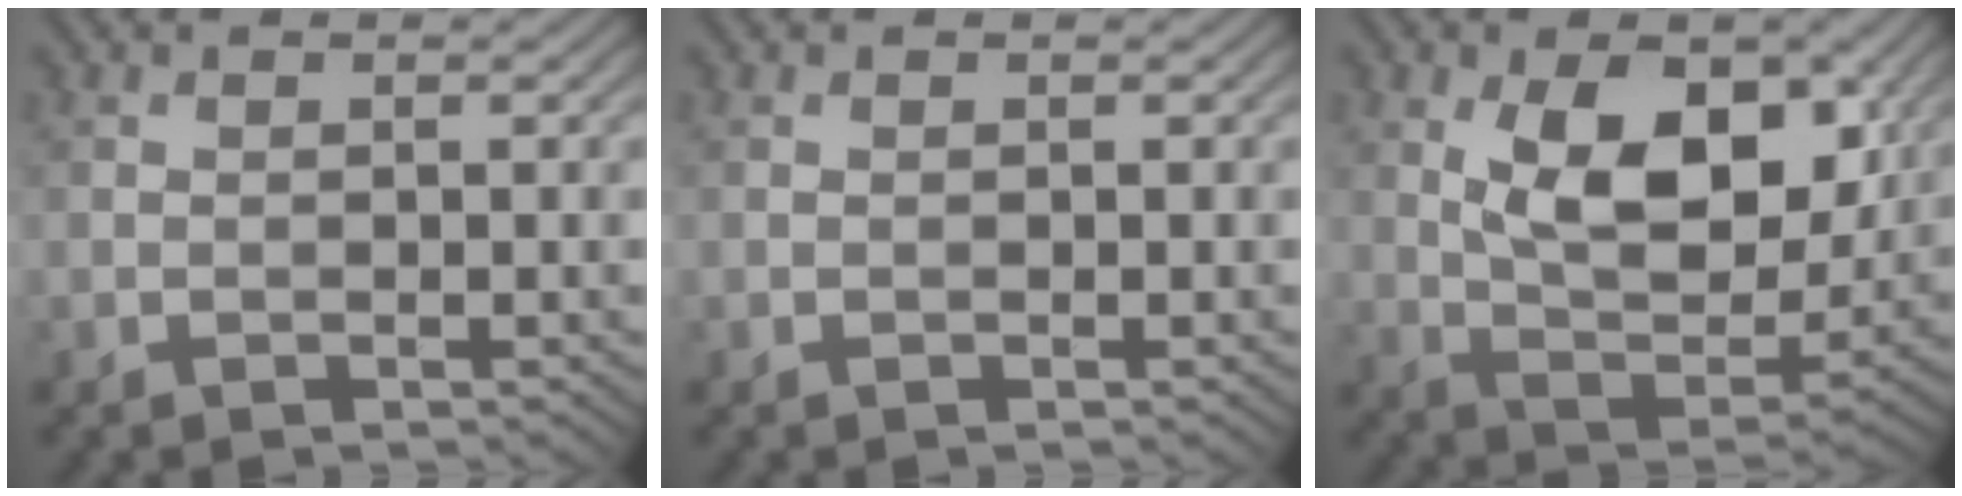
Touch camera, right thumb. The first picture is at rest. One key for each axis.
{"total": 0.0}
{"total": 11.7, "fx": 3.5, "fy": 6.5, "fz": 9.1, "tx": -0.154, "ty": -0.017, "tz": 0.063}